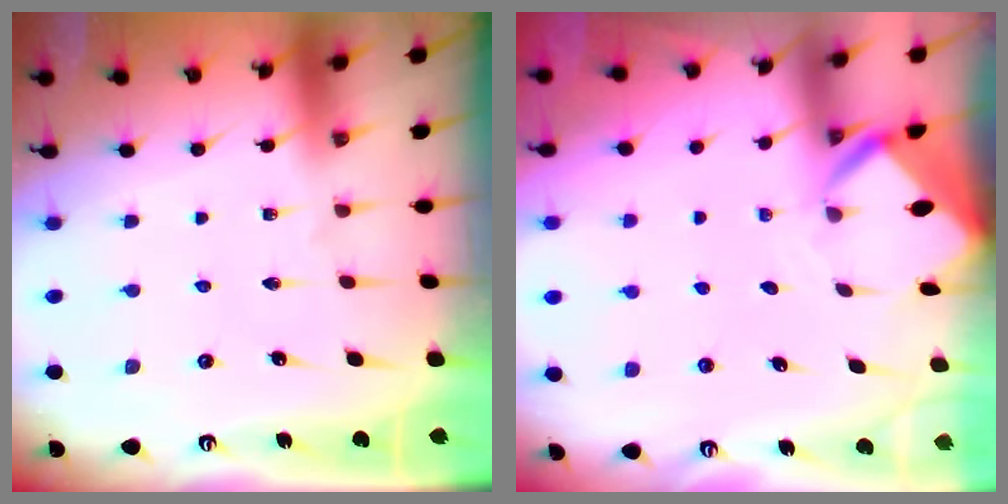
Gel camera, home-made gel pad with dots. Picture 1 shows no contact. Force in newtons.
{"total": 2.8, "press": 2.8, "slide": 0.1}